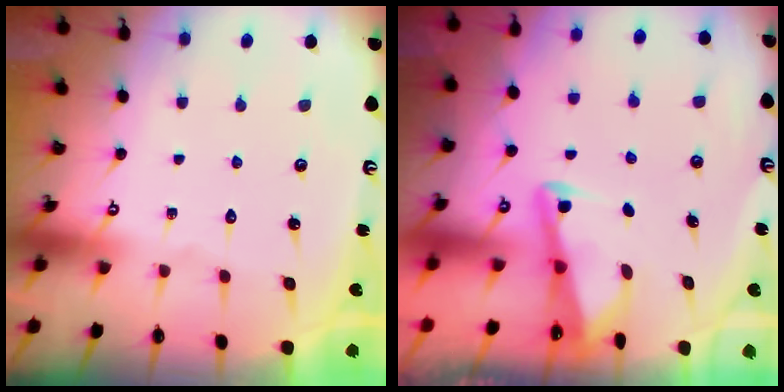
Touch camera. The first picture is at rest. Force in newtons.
{"total": 2.8, "press": 2.8, "slide": 0.4}